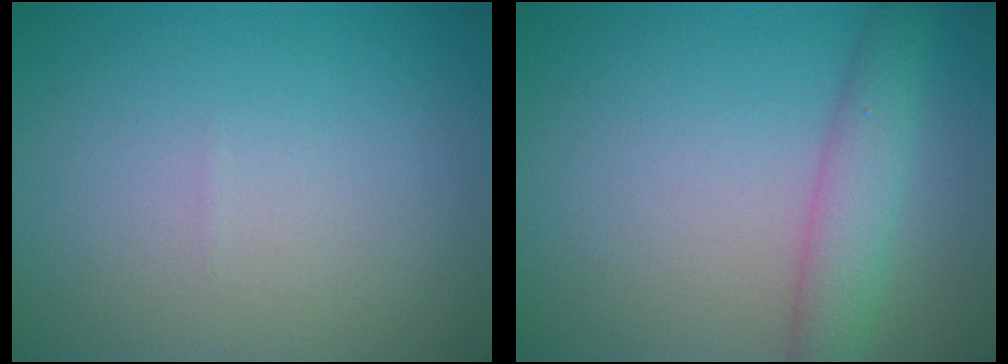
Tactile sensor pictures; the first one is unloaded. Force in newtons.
{"total": 3.5, "press": 3.5, "slide": 0.1}